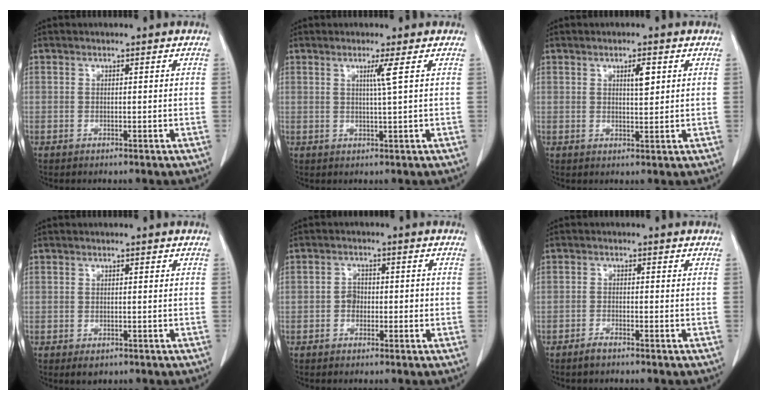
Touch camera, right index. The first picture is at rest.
{"total": 2.3, "force": [0.8, -0.9, 1.9], "torque": [-0.037, -0.006, 0.017]}
{"total": 2.8, "force": [1.1, 0.6, 2.5], "torque": [-0.041, -0.002, 0.018]}
{"total": 1.6, "force": [-0.7, 1.1, 0.8], "torque": [-0.005, 0.001, -0.004]}
{"total": 2.2, "force": [-0.5, 1.8, 1.3], "torque": [-0.013, 0.011, -0.008]}
{"total": 1.6, "force": [-1.4, 0.2, 0.8], "torque": [-0.018, -0.001, -0.027]}